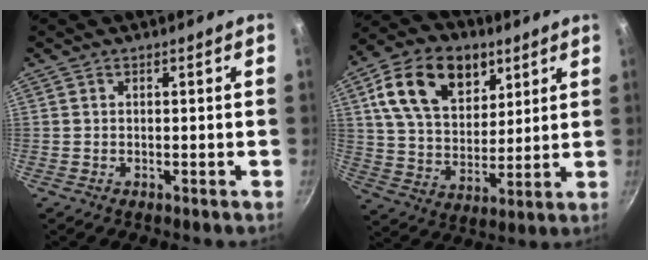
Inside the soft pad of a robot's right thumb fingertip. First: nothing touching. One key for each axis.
{"total": 18.9, "fx": 8.4, "fy": 12.4, "fz": 11.5, "tx": -0.174, "ty": -0.020, "tz": 0.142}